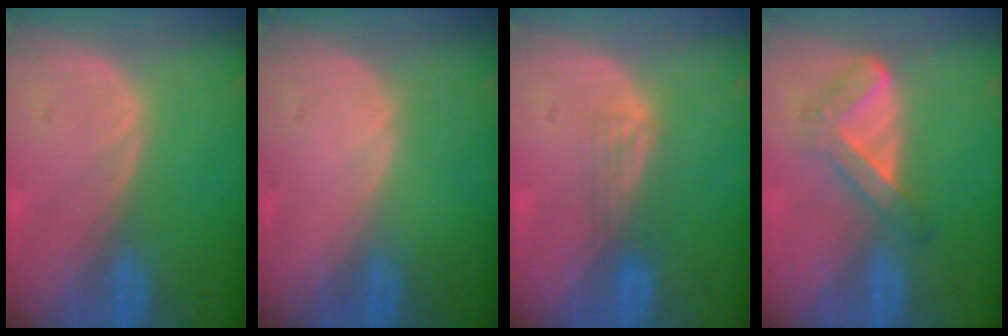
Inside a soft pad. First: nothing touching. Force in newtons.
{"total": 0.0}
{"total": 2.5, "press": 2.2, "slide": 1.3}
{"total": 5.6, "press": 4.7, "slide": 3.0}